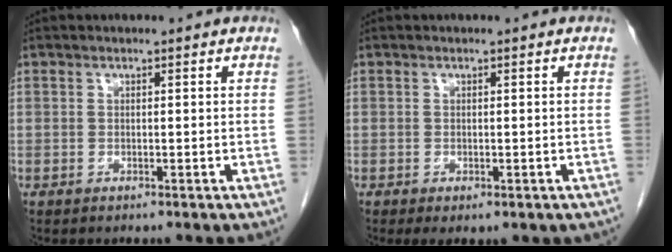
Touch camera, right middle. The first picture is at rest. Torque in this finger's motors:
{"motor_torque": [0.06, 0.02, 0.01, 0.03]}